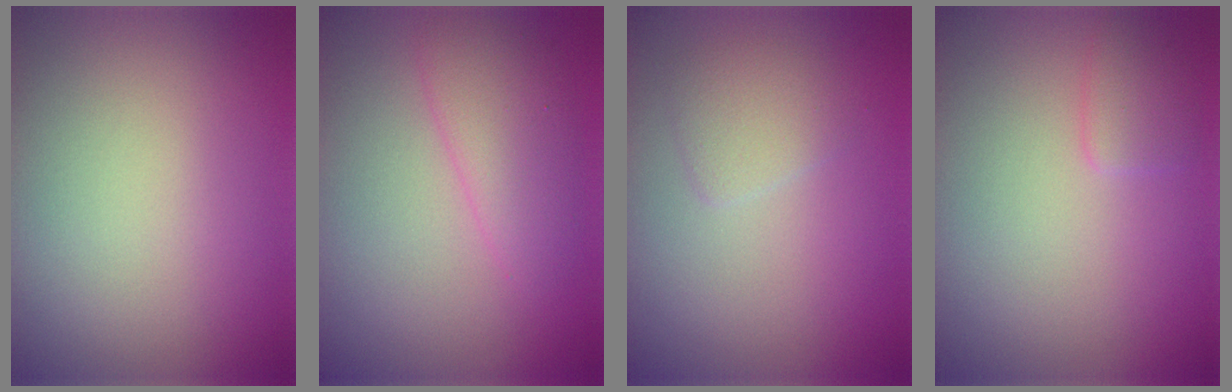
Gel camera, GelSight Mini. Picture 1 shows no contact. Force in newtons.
{"total": 2.8, "press": 2.8, "slide": 0.2}
{"total": 1.8, "press": 1.8, "slide": 0.1}
{"total": 1.4, "press": 1.4, "slide": 0.0}